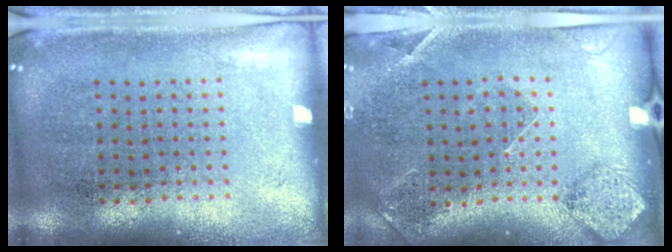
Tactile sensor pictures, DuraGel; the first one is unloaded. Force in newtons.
{"total": 1.5, "press": 1.3, "slide": 0.7}